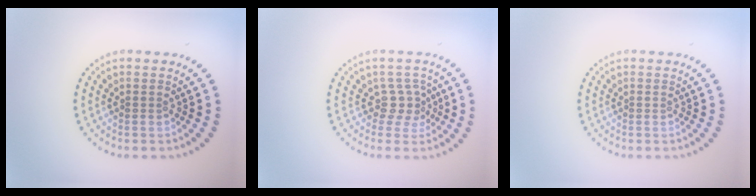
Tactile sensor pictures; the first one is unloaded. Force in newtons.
{"total": 2.2, "press": 1.7, "slide": 1.3}
{"total": 0.0}